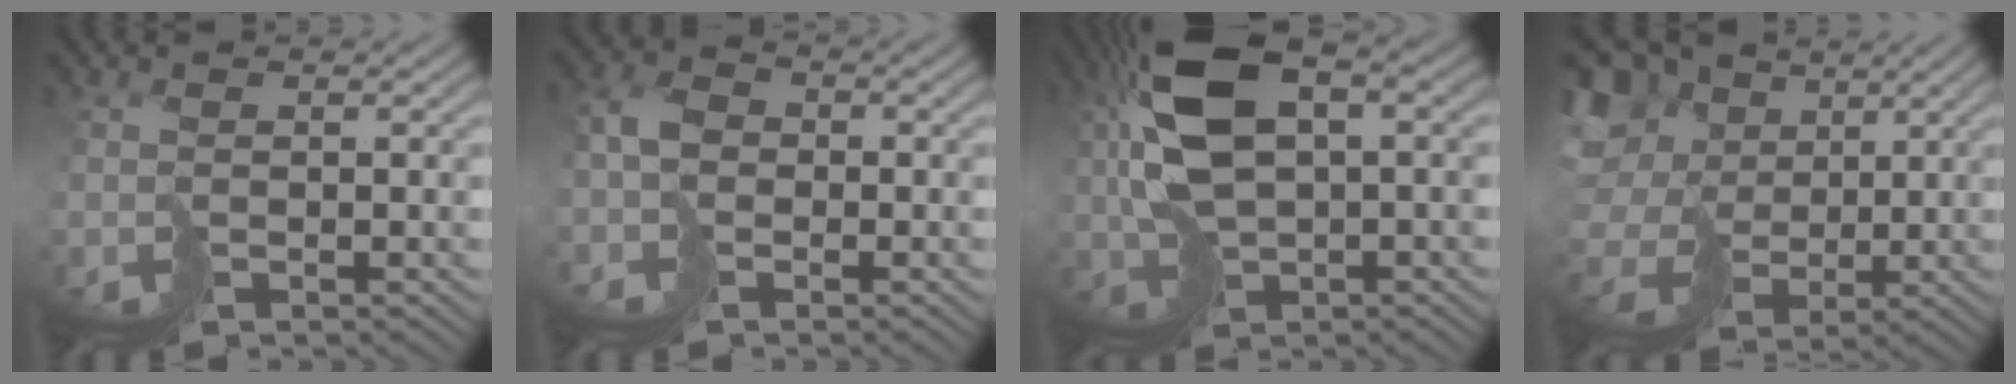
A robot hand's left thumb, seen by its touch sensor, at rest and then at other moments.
{"total": 4.2, "force": [-1.7, 3.1, 2.3], "torque": [-0.060, 0.002, -0.047]}
{"total": 13.1, "force": [2.4, 6.6, 11.1], "torque": [-0.245, 0.003, 0.048]}
{"total": 15.3, "force": [3.4, 12.2, 8.5], "torque": [-0.271, 0.001, 0.076]}